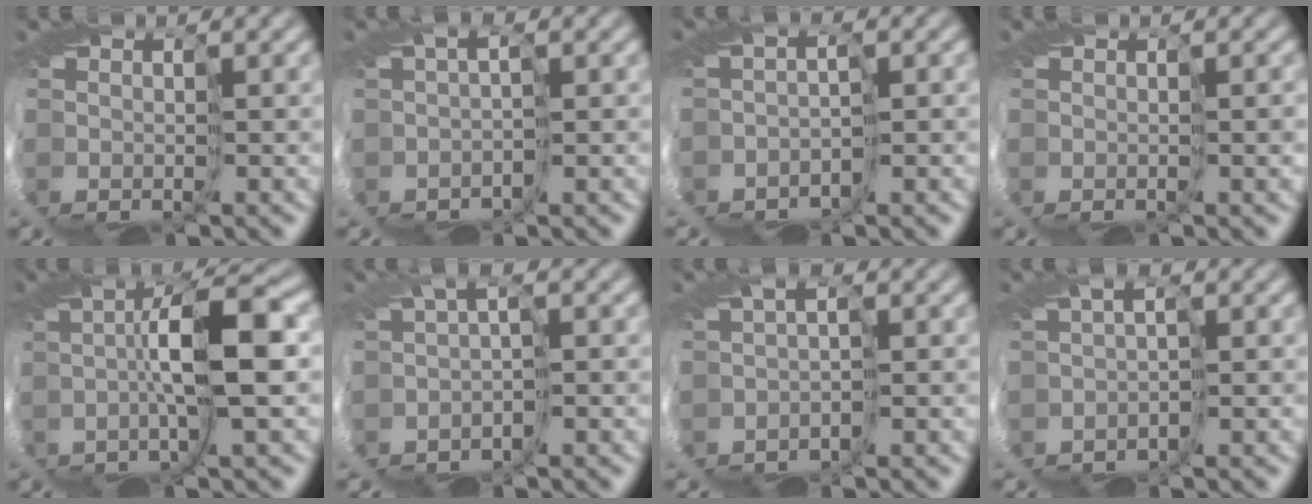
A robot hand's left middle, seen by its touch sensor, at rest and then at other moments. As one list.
[{"total": 0.8, "force": [-0.8, -0.2, 0.1], "torque": [-0.003, -0.005, -0.016]}, {"total": 3.0, "force": [-2.7, 0.8, 1.0], "torque": [-0.020, -0.008, -0.045]}, {"total": 1.3, "force": [0.0, 0.4, 1.3], "torque": [-0.013, -0.003, 0.006]}, {"total": 5.1, "force": [0.2, 0.3, 5.1], "torque": [-0.089, 0.017, -0.003]}, {"total": 1.6, "force": [-1.5, -0.1, 0.3], "torque": [-0.011, -0.006, -0.033]}, {"total": 1.4, "force": [-1.3, 0.3, 0.4], "torque": [-0.011, -0.007, -0.026]}, {"total": 1.1, "force": [-1.0, 0.2, 0.3], "torque": [-0.008, -0.006, -0.022]}]